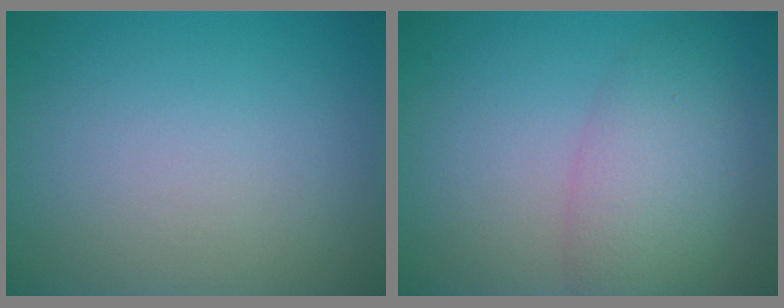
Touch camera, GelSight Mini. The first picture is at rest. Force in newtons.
{"total": 4.8, "press": 4.8, "slide": 0.1}